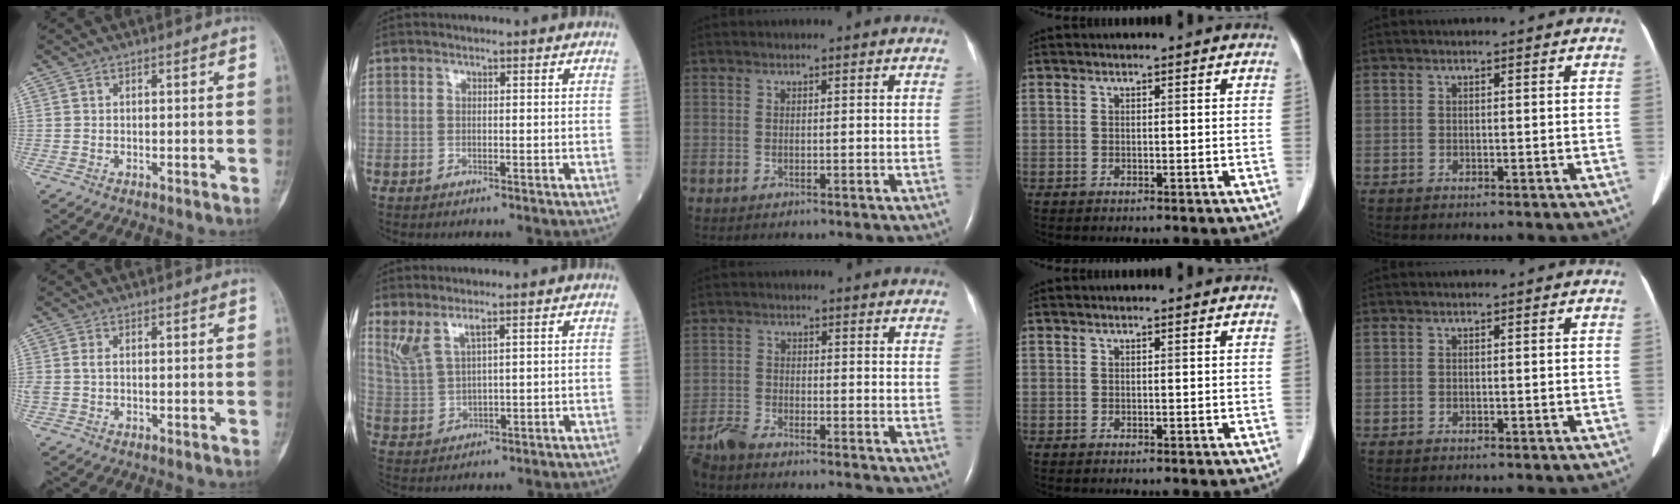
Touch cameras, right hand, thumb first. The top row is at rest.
{"thumb": {"total": 1.5, "force": [0.2, 0.9, 1.2], "torque": [-0.037, 0.005, 0.008]}, "index": {"total": 3.9, "force": [2.8, 0.6, 2.7], "torque": [-0.073, 0.002, 0.070]}, "middle": {"total": 7.6, "force": [-7.1, 0.5, 2.6], "torque": [-0.050, -0.012, -0.124]}}